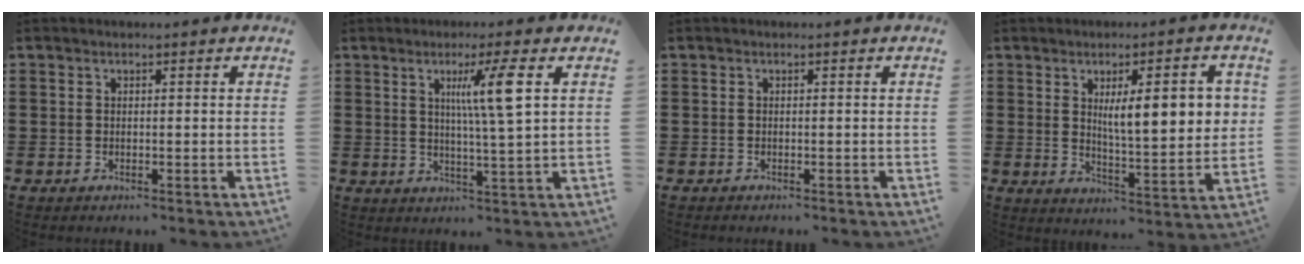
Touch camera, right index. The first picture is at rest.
{"total": 6.8, "force": [2.3, -0.3, 6.5], "torque": [-0.130, -0.002, 0.030]}
{"total": 0.0}
{"total": 8.9, "force": [2.6, 2.3, 8.2], "torque": [-0.135, -0.002, 0.037]}